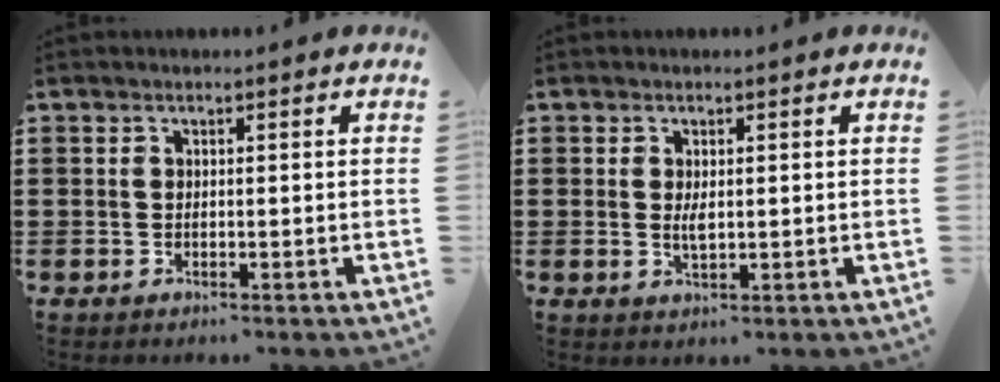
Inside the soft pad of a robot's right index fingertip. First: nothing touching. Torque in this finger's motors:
{"motor_torque": [2.14, 0.00, 0.20, 0.00]}